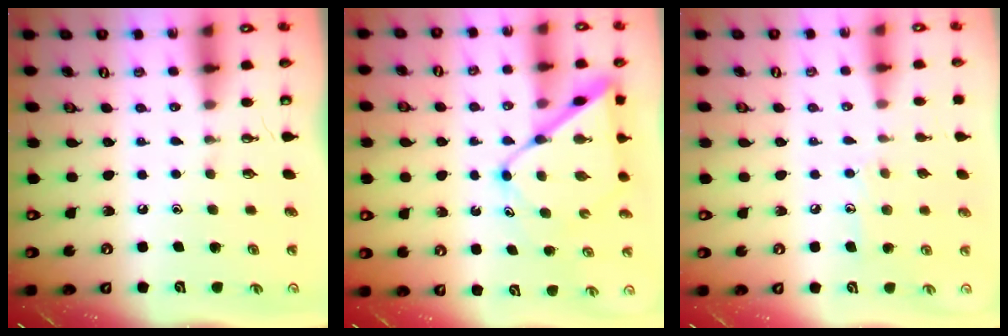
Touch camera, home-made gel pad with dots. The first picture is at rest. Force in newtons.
{"total": 12.5, "press": 12.5, "slide": 1.1}
{"total": 7.6, "press": 7.5, "slide": 0.6}